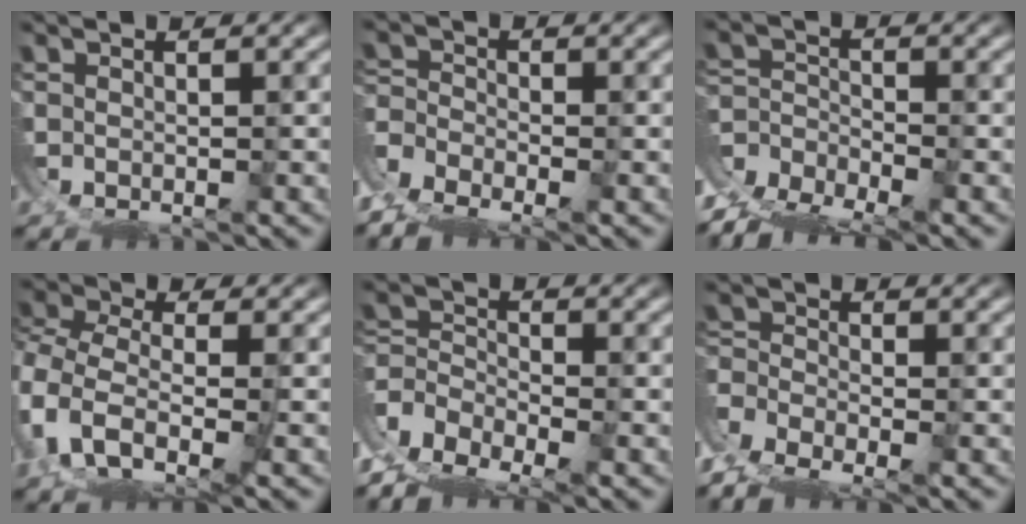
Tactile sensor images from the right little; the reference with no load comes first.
{"total": 6.5, "force": [-3.7, 4.7, 2.5], "torque": [-0.075, -0.034, -0.056]}
{"total": 7.9, "force": [-4.9, 5.4, 3.1], "torque": [-0.075, -0.043, -0.070]}
{"total": 8.2, "force": [-2.8, 6.1, 4.7], "torque": [-0.147, -0.053, -0.028]}
{"total": 11.5, "force": [-3.8, 9.9, 4.6], "torque": [-0.131, -0.048, -0.065]}
{"total": 7.1, "force": [-3.8, 5.0, 3.2], "torque": [-0.092, -0.039, -0.054]}